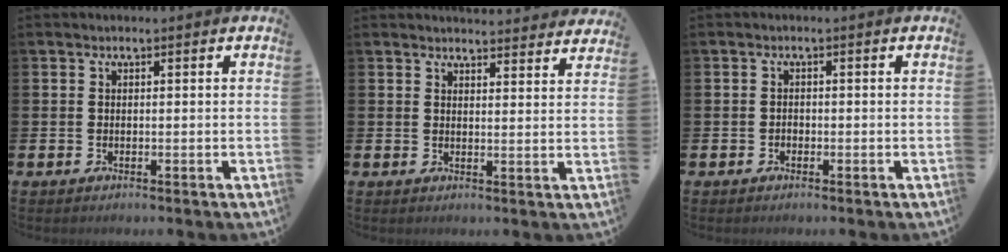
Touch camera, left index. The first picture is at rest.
{"total": 3.9, "force": [3.8, 0.2, -0.1], "torque": [0.008, -0.029, 0.067]}
{"total": 0.8, "force": [-0.5, 0.5, 0.1], "torque": [-0.006, 0.004, -0.012]}